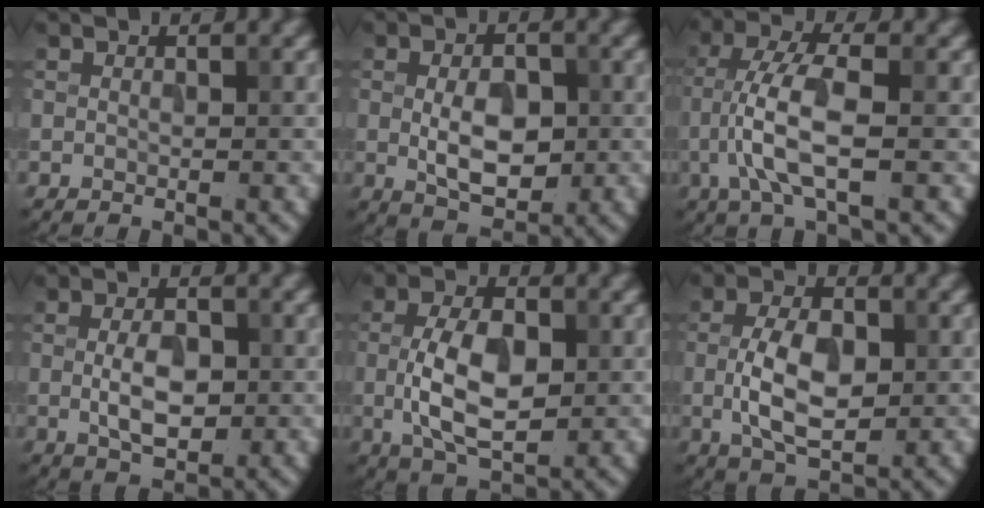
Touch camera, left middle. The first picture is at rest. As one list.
[{"total": 5.1, "force": [-0.3, 2.9, 4.2], "torque": [-0.075, -0.004, -0.002]}, {"total": 5.4, "force": [-1.4, 1.4, 5.0], "torque": [-0.111, 0.010, -0.031]}, {"total": 3.8, "force": [-0.3, 2.0, 3.2], "torque": [-0.065, 0.000, -0.003]}, {"total": 6.6, "force": [-0.4, 3.4, 5.6], "torque": [-0.119, 0.000, -0.008]}, {"total": 5.7, "force": [-0.5, 3.0, 4.9], "torque": [-0.103, 0.000, -0.010]}]